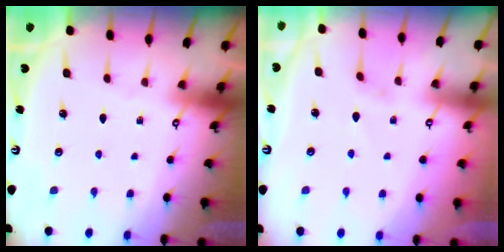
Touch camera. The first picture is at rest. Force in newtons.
{"total": 1.7, "press": 1.6, "slide": 0.4}